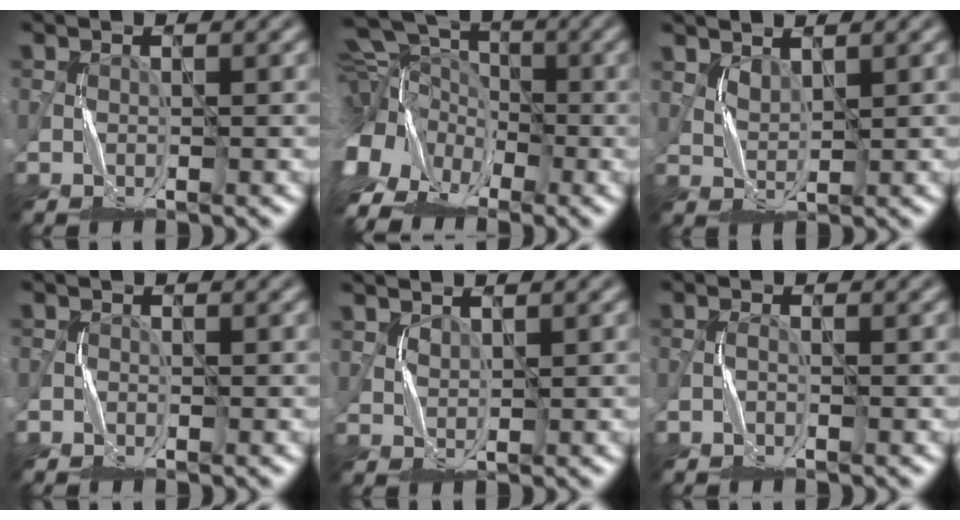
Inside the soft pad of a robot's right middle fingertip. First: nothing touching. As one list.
[{"total": 15.1, "force": [-4.9, 11.4, 8.6], "torque": [-0.196, -0.007, -0.090]}, {"total": 1.4, "force": [1.1, 0.6, 0.6], "torque": [-0.016, -0.003, 0.028]}, {"total": 1.1, "force": [-0.9, 0.5, -0.1], "torque": [0.006, 0.000, -0.019]}, {"total": 1.0, "force": [0.9, 0.4, 0.2], "torque": [-0.006, -0.001, 0.024]}, {"total": 0.9, "force": [-0.9, 0.0, -0.1], "torque": [0.003, 0.005, -0.017]}]